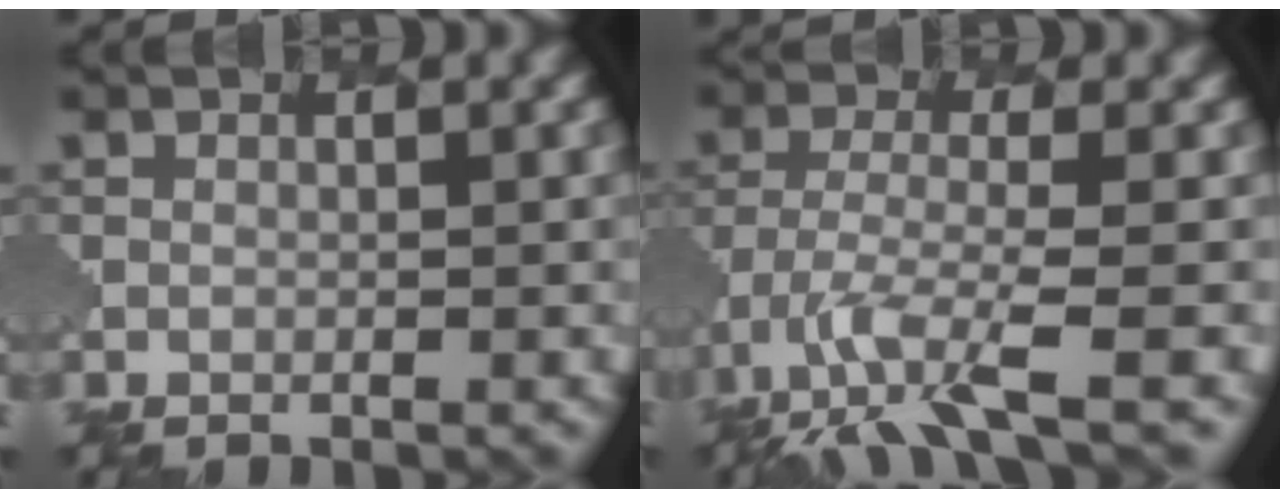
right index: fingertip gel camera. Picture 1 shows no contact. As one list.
[{"total": 5.8, "force": [-3.3, 1.2, 4.5], "torque": [-0.091, -0.015, -0.065]}]